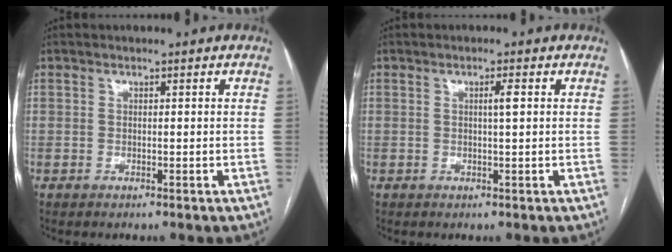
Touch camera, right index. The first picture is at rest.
{"total": 1.6, "force": [0.4, -0.1, 1.5], "torque": [-0.026, 0.001, 0.006]}